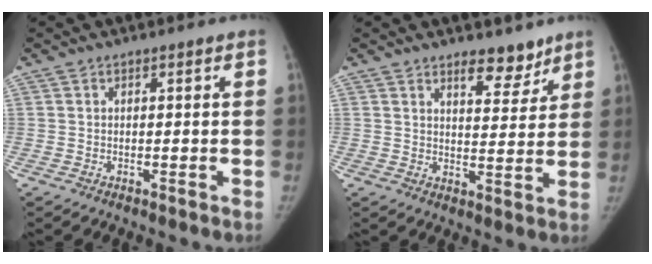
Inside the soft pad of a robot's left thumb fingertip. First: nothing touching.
{"total": 6.3, "force": [4.8, 2.8, 2.9], "torque": [-0.012, -0.035, 0.071]}